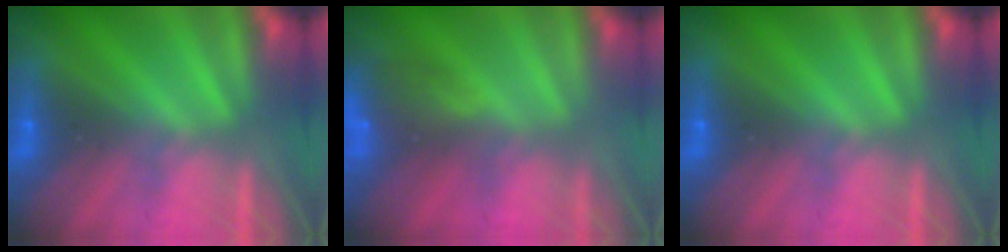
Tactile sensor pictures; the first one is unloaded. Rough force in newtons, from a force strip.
{"total": 8.7}
{"total": 0.0}